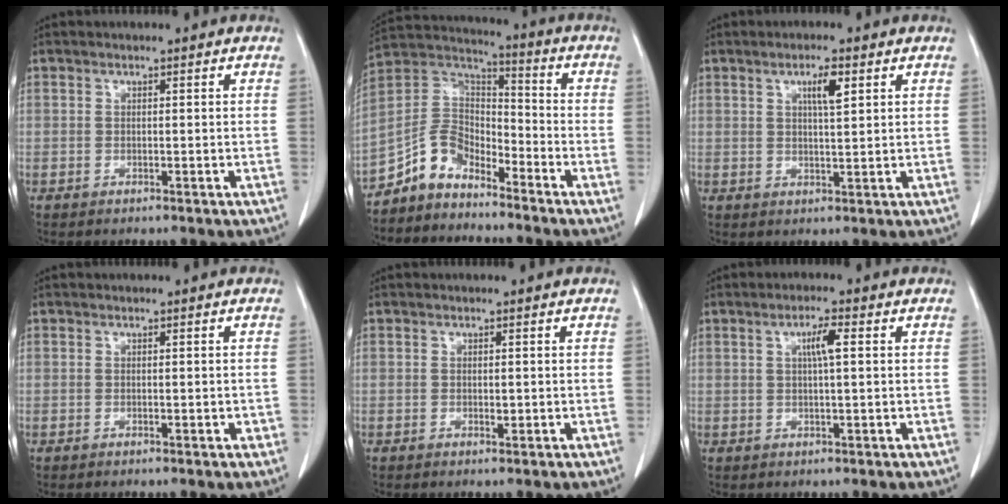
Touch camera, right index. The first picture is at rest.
{"total": 8.6, "force": [-6.7, 4.5, 2.9], "torque": [-0.062, 0.036, -0.135]}
{"total": 3.7, "force": [1.7, 0.5, 3.3], "torque": [-0.055, -0.001, 0.028]}
{"total": 0.9, "force": [-0.2, 0.4, 0.8], "torque": [-0.012, 0.001, 0.000]}
{"total": 0.8, "force": [0.0, 0.3, 0.7], "torque": [-0.012, -0.001, 0.000]}
{"total": 3.3, "force": [0.9, 0.4, 3.1], "torque": [-0.056, 0.004, 0.014]}